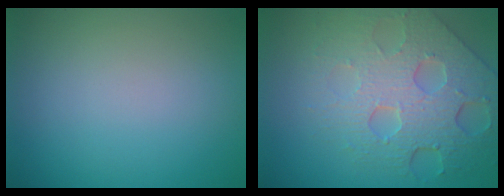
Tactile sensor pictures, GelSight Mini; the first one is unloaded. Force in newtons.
{"total": 8.1, "press": 5.7, "slide": 5.8}